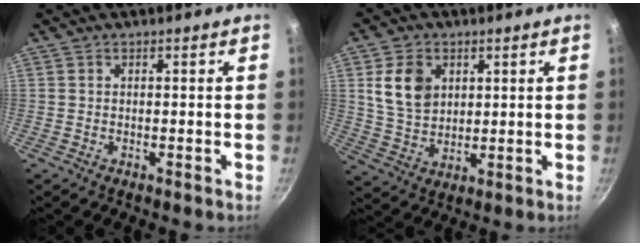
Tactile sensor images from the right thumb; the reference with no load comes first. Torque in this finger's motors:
{"motor_torque": [0.11, 0.22, 0.87, 0.36, 0.28]}